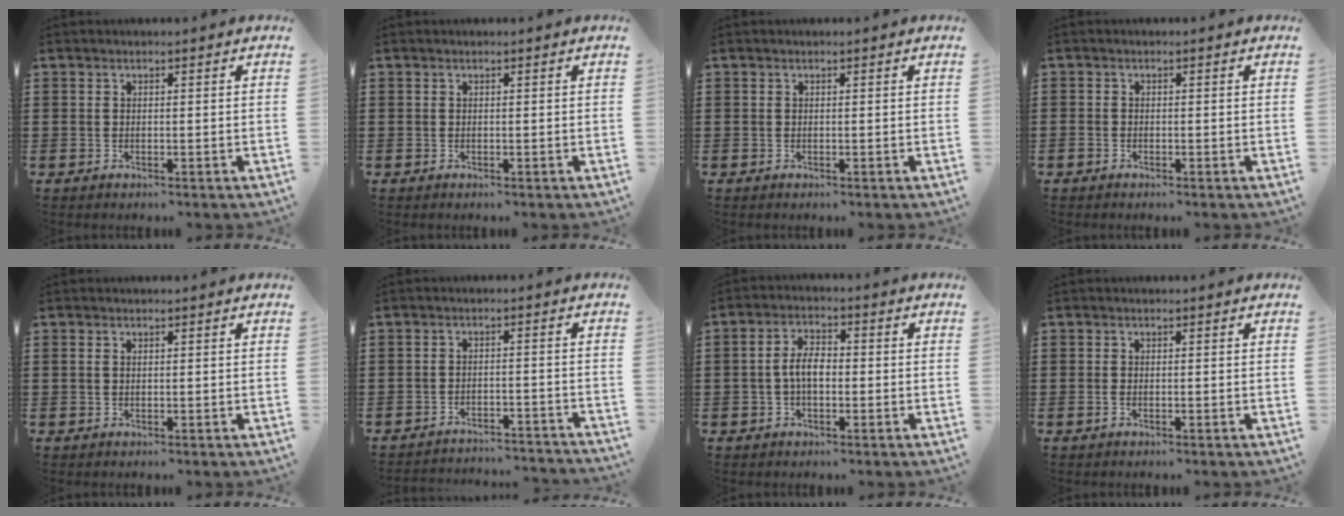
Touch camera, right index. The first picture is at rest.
{"total": 0.0}
{"total": 0.0}
{"total": 0.7, "force": [-0.6, 0.4, 0.2], "torque": [-0.005, -0.002, -0.011]}
{"total": 0.6, "force": [0.2, 0.4, 0.3], "torque": [-0.008, 0.003, 0.003]}
{"total": 2.8, "force": [-2.8, -0.2, 0.3], "torque": [-0.010, -0.002, -0.058]}
{"total": 4.5, "force": [-0.5, 2.1, 3.9], "torque": [-0.085, 0.002, -0.012]}
{"total": 0.7, "force": [-0.4, 0.2, 0.5], "torque": [-0.012, -0.005, -0.006]}